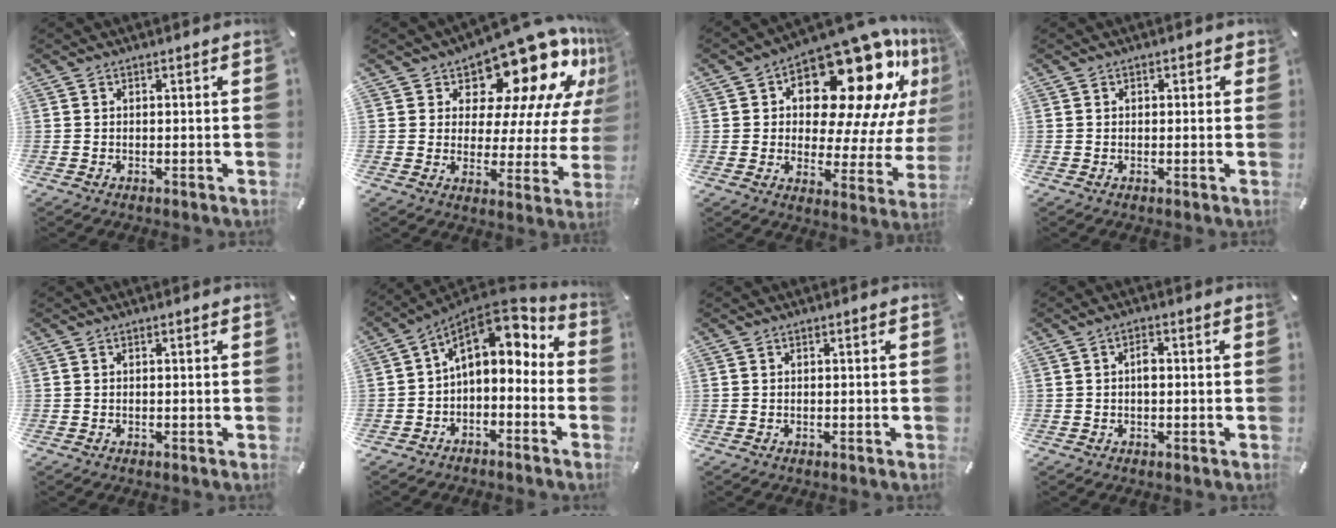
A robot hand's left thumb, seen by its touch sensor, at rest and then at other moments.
{"total": 18.5, "force": [13.8, 8.2, 9.3], "torque": [-0.131, -0.119, 0.230]}
{"total": 24.3, "force": [13.6, 11.2, 16.8], "torque": [-0.227, -0.110, 0.224]}
{"total": 1.0, "force": [0.0, 0.9, 0.4], "torque": [0.001, 0.004, -0.004]}
{"total": 0.0}
{"total": 10.1, "force": [3.7, 6.9, 6.5], "torque": [-0.089, -0.042, 0.066]}
{"total": 0.0}
{"total": 2.6, "force": [0.0, 1.4, 2.2], "torque": [-0.035, 0.002, -0.004]}